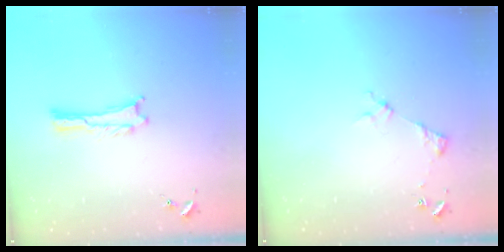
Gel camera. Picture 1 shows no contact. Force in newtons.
{"total": 2.9, "press": 2.9, "slide": 0.4}